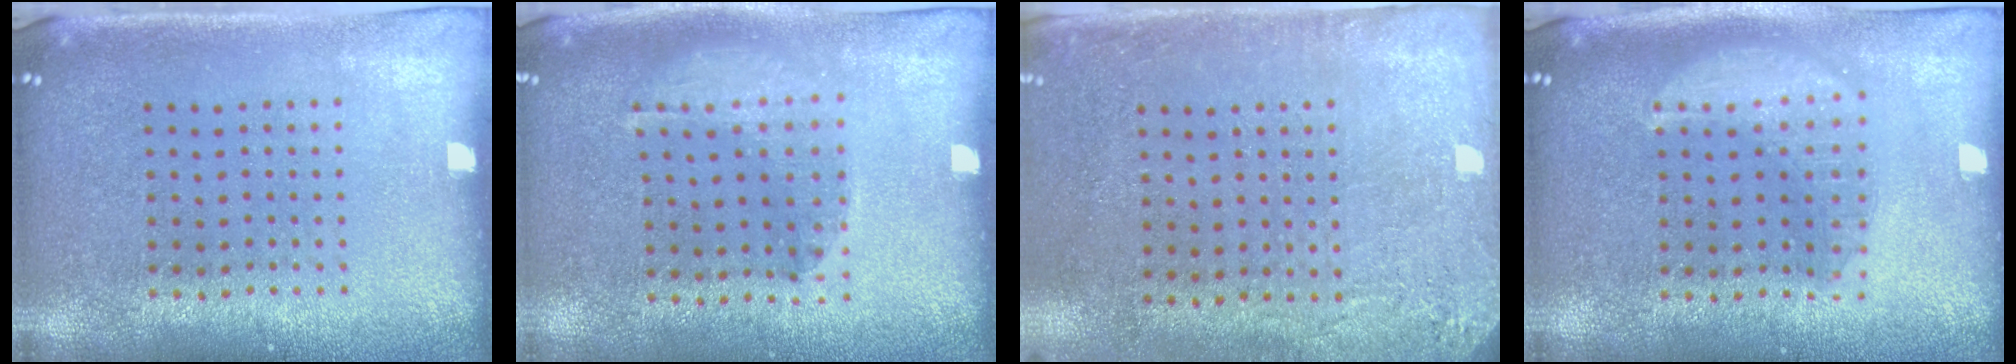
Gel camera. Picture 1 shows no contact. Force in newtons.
{"total": 1.0, "press": 1.0, "slide": 0.1}
{"total": 2.8, "press": 2.3, "slide": 1.6}
{"total": 3.0, "press": 3.0, "slide": 0.4}